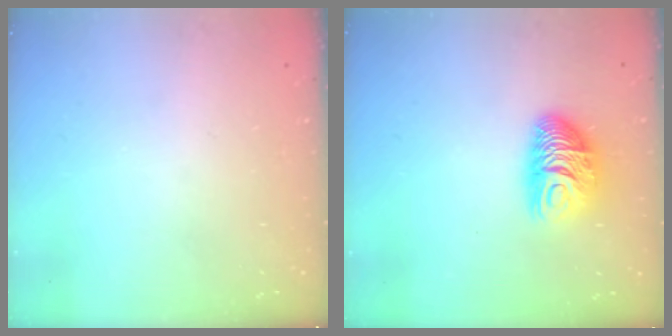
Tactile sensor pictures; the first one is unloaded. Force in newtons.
{"total": 9.6, "press": 9.6, "slide": 0.3}